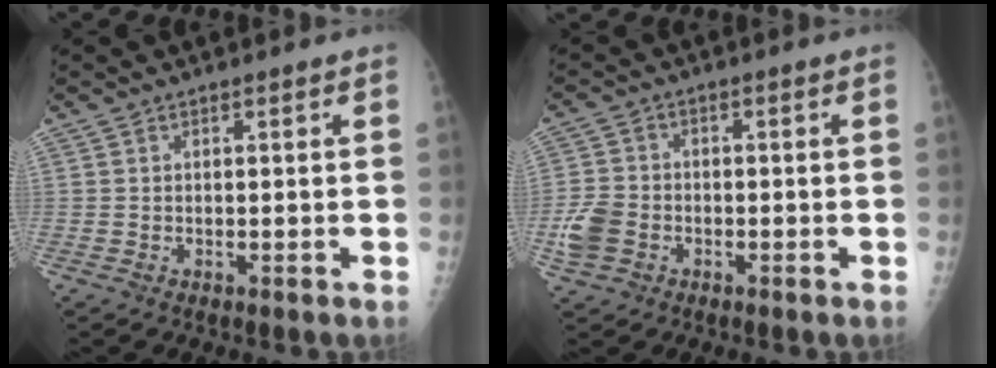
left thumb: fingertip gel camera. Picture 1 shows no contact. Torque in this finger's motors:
{"motor_torque": [0.00, 0.01, 0.34, 0.22, 0.01]}